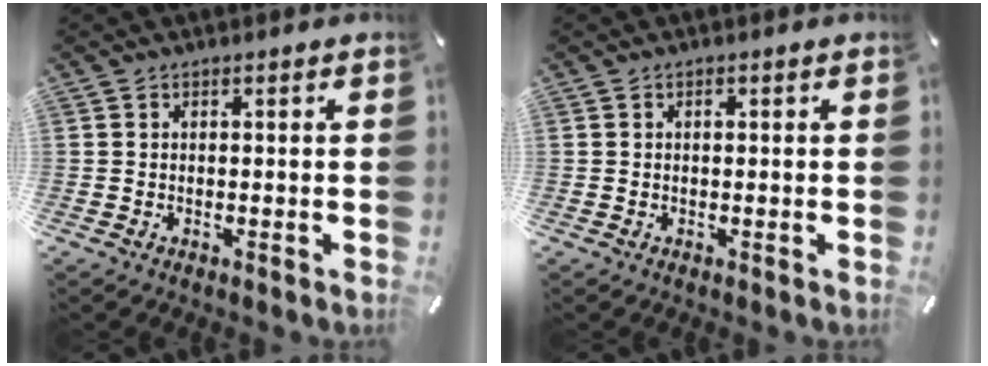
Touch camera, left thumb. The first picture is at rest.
{"total": 0.6, "force": [0.1, 0.4, 0.4], "torque": [-0.010, 0.000, 0.002]}